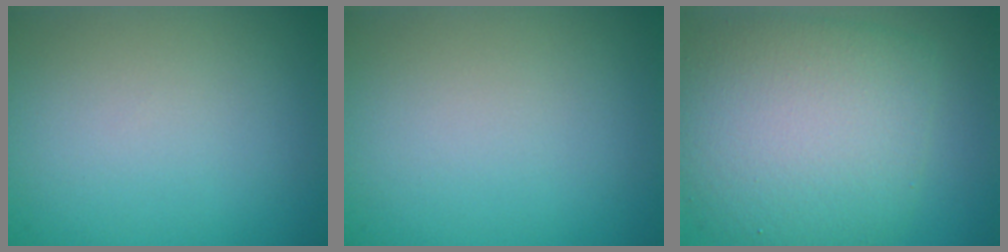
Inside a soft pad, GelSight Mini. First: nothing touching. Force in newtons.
{"total": 0.0}
{"total": 8.2, "press": 8.2, "slide": 0.3}